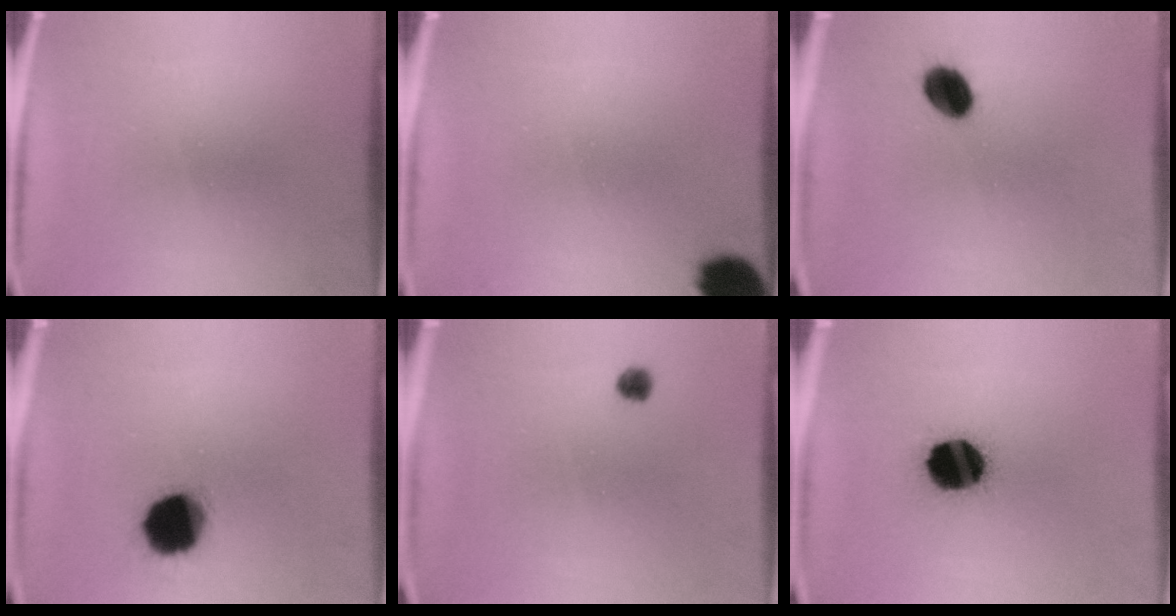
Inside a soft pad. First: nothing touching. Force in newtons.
{"total": 10.3}
{"total": 6.4}
{"total": 14.2}
{"total": 1.8}
{"total": 15.3}